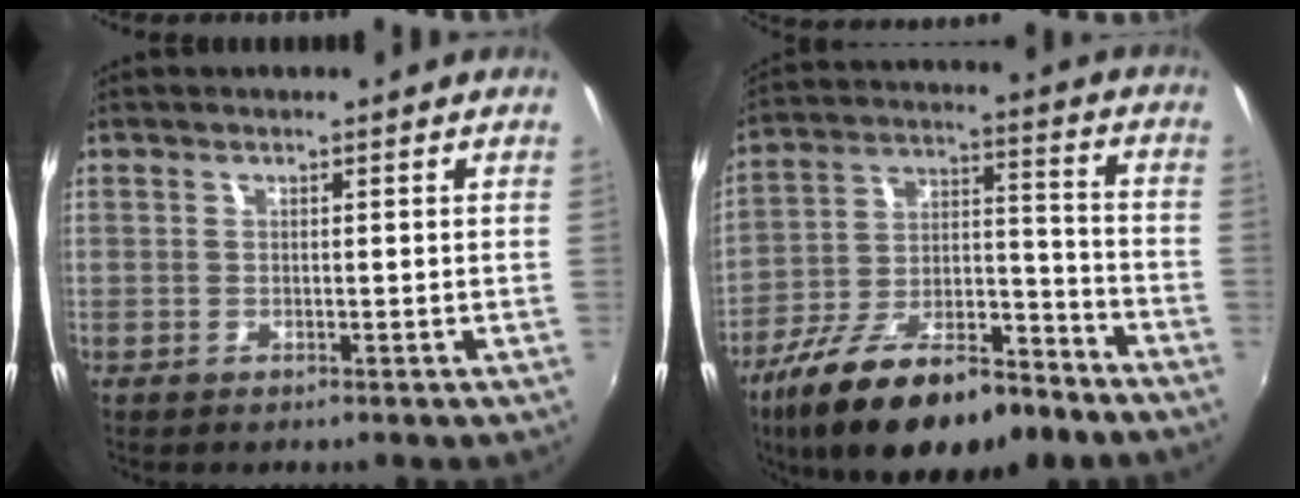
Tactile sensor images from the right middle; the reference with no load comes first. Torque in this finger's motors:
{"motor_torque": [1.11, -1.02, 0.87, 0.21]}